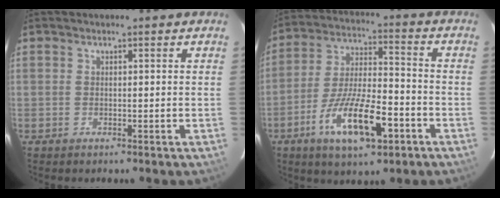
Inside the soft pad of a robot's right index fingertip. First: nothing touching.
{"total": 15.6, "force": [-7.3, 5.1, 12.8], "torque": [-0.249, -0.008, -0.123]}